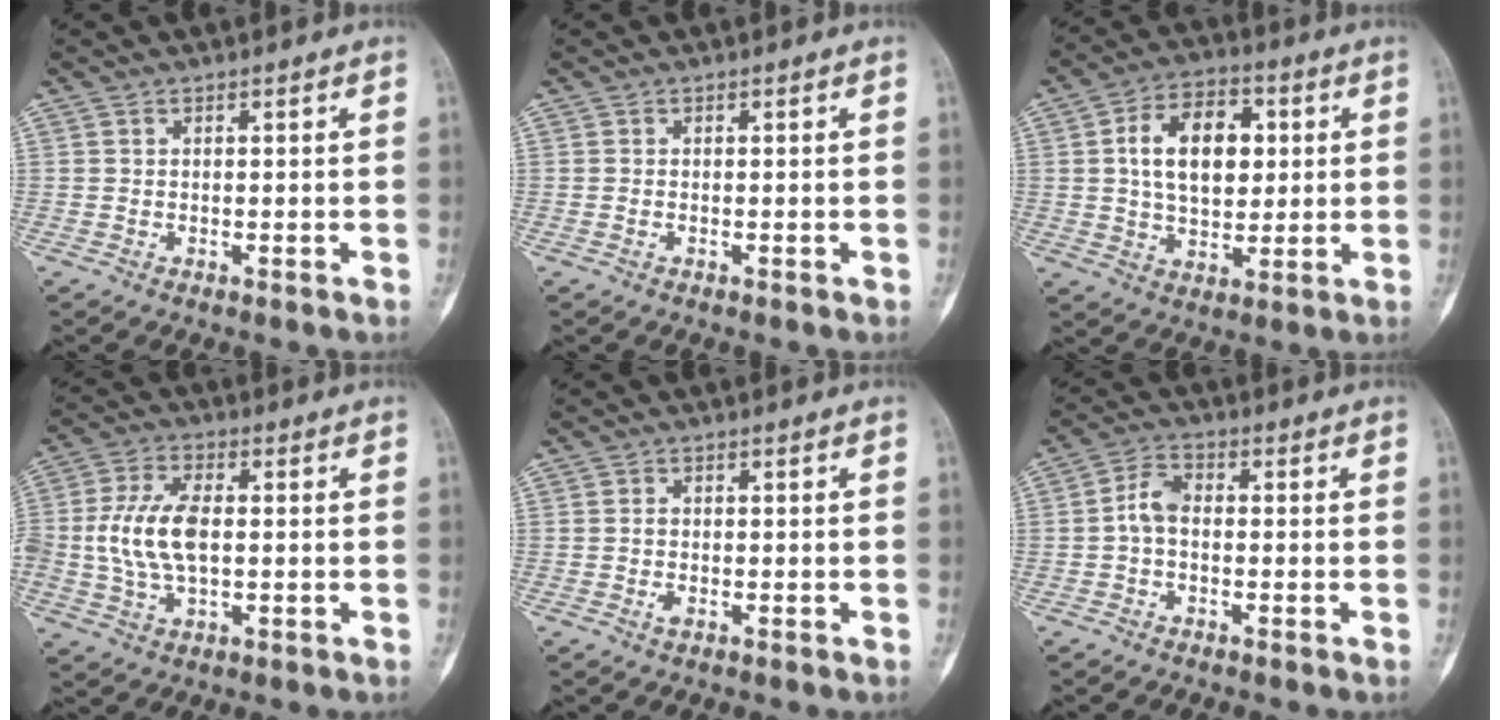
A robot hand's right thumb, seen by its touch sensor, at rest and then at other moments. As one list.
[{"total": 0.0}, {"total": 13.6, "force": [2.4, 8.6, 10.2], "torque": [-0.140, 0.005, 0.036]}, {"total": 11.1, "force": [-0.1, 6.1, 9.2], "torque": [-0.193, 0.010, -0.001]}, {"total": 1.6, "force": [-0.6, 1.0, 1.1], "torque": [-0.016, 0.005, -0.012]}, {"total": 4.5, "force": [-0.6, 2.8, 3.5], "torque": [-0.062, 0.016, -0.022]}]